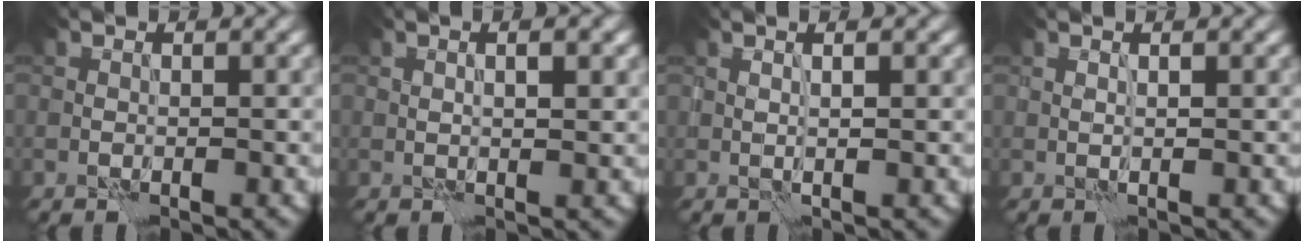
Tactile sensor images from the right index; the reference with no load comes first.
{"total": 2.3, "force": [1.0, 0.4, 2.0], "torque": [-0.017, -0.003, 0.011]}
{"total": 1.0, "force": [0.6, -0.1, 0.8], "torque": [-0.014, -0.001, 0.013]}
{"total": 0.6, "force": [0.5, -0.2, 0.3], "torque": [-0.010, 0.000, 0.010]}